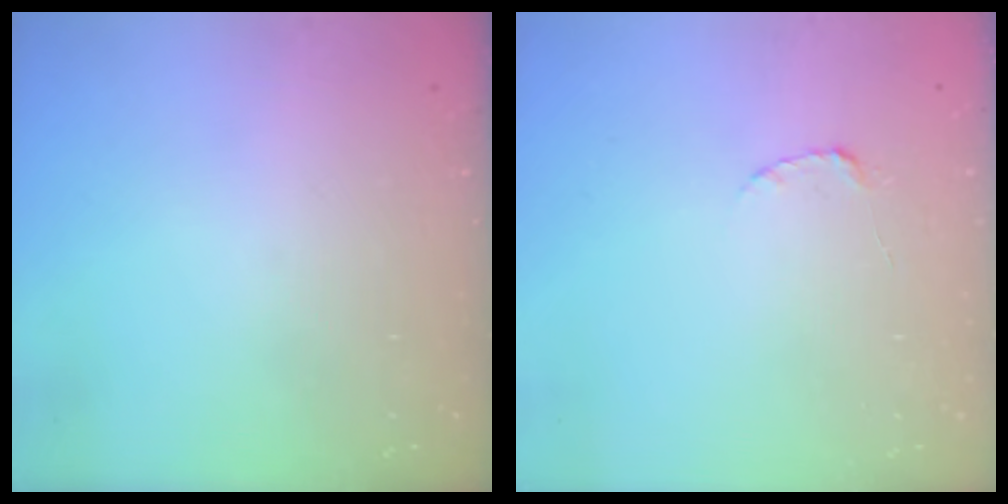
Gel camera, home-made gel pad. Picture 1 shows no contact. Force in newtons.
{"total": 2.2, "press": 2.2, "slide": 0.3}